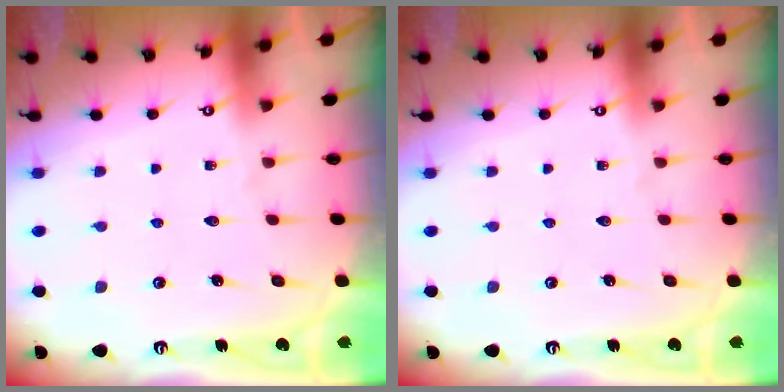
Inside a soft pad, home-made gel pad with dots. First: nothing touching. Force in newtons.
{"total": 0.0}